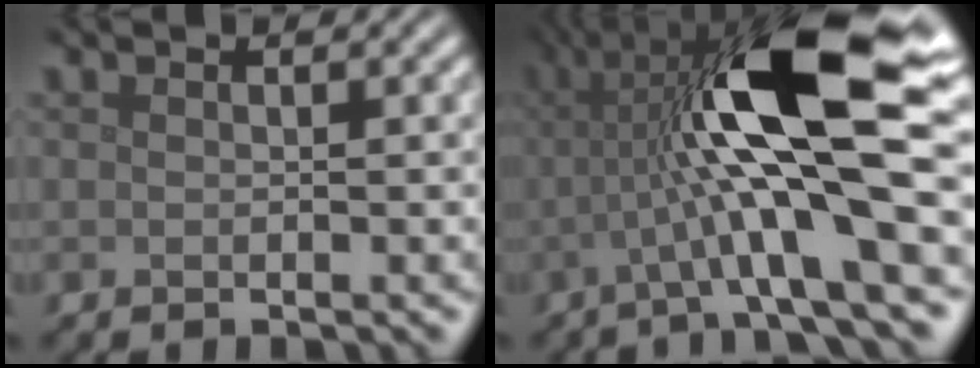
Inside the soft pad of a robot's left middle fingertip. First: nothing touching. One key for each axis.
{"total": 13.2, "fx": 0.9, "fy": 2.6, "fz": 12.9, "tx": -0.211, "ty": 0.021, "tz": 0.014}